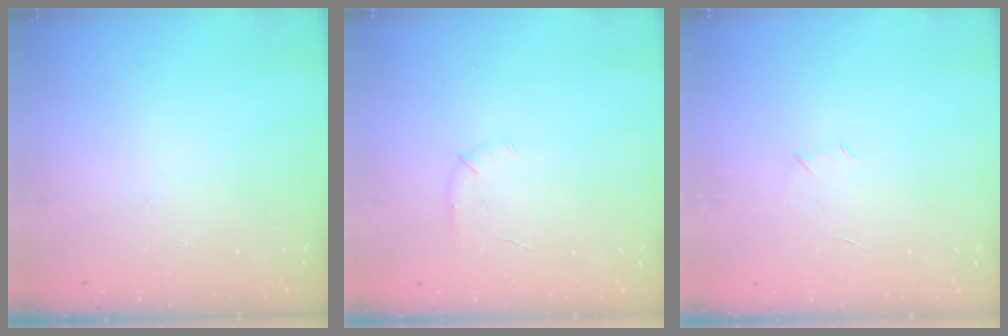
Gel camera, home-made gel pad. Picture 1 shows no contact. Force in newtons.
{"total": 5.5, "press": 5.3, "slide": 1.5}
{"total": 3.0, "press": 2.9, "slide": 0.8}